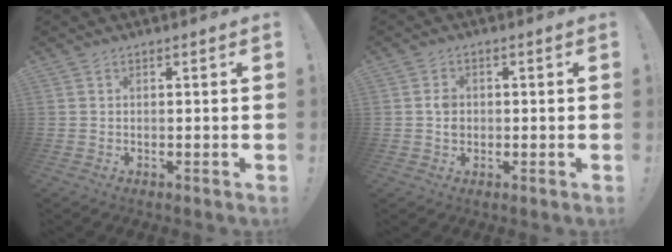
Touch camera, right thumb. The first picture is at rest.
{"total": 3.5, "force": [-0.3, 2.9, 1.9], "torque": [-0.016, 0.001, -0.008]}